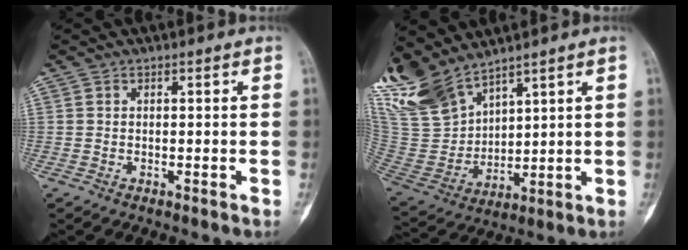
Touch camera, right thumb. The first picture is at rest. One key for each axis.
{"total": 16.7, "fx": 13.6, "fy": 6.5, "fz": 7.1, "tx": -0.134, "ty": -0.054, "tz": 0.292}